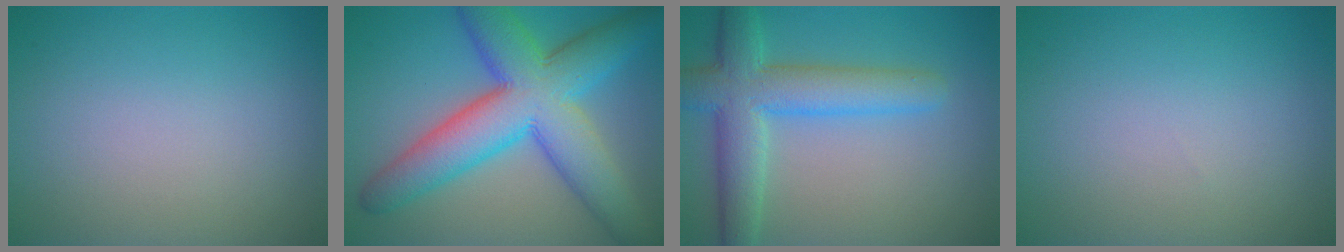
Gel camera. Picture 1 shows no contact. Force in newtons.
{"total": 11.3, "press": 11.3, "slide": 0.3}
{"total": 6.6, "press": 6.6, "slide": 0.1}
{"total": 0.0}